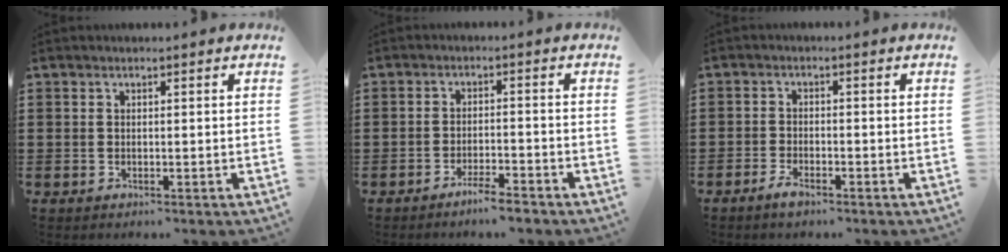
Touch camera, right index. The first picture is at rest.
{"total": 3.3, "force": [-3.0, 0.1, 1.3], "torque": [-0.021, 0.004, -0.058]}
{"total": 2.0, "force": [-1.8, 0.7, 0.8], "torque": [-0.023, 0.000, -0.036]}